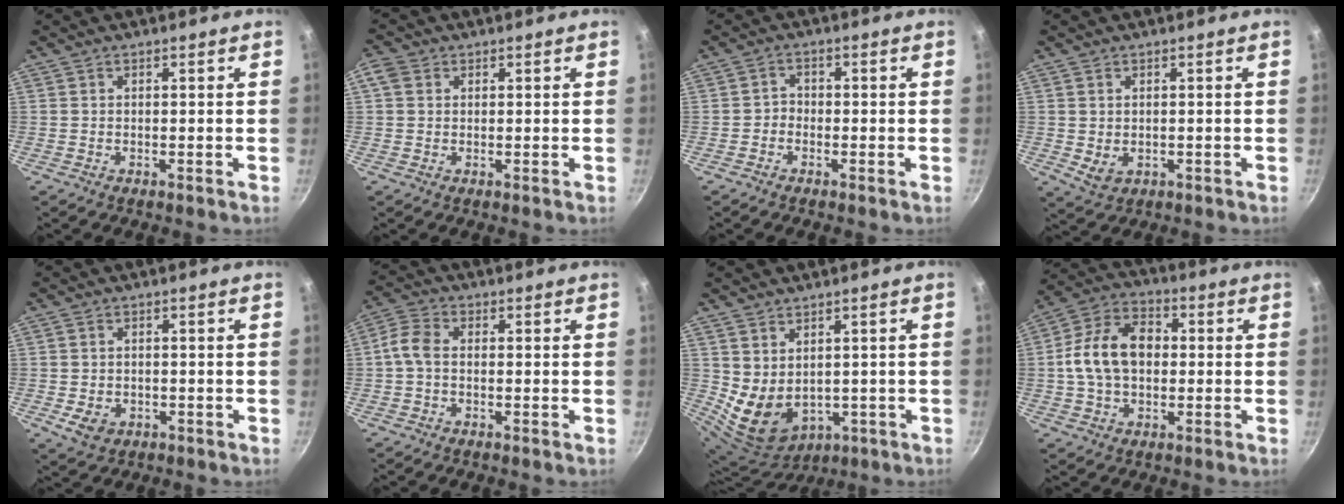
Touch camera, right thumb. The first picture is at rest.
{"total": 3.0, "force": [0.9, 2.4, 1.5], "torque": [-0.027, 0.004, 0.011]}
{"total": 1.8, "force": [-1.0, 1.3, 0.5], "torque": [-0.003, 0.015, -0.022]}
{"total": 3.1, "force": [0.1, 2.4, 2.0], "torque": [-0.033, -0.008, 0.009]}
{"total": 4.2, "force": [-1.3, 3.2, 2.3], "torque": [-0.035, 0.002, -0.013]}
{"total": 5.4, "force": [-0.5, 3.6, 4.1], "torque": [-0.092, 0.022, -0.023]}
{"total": 9.0, "force": [1.0, 6.8, 5.8], "torque": [-0.089, -0.021, 0.050]}
{"total": 13.1, "force": [0.3, 9.1, 9.5], "torque": [-0.147, 0.029, -0.010]}